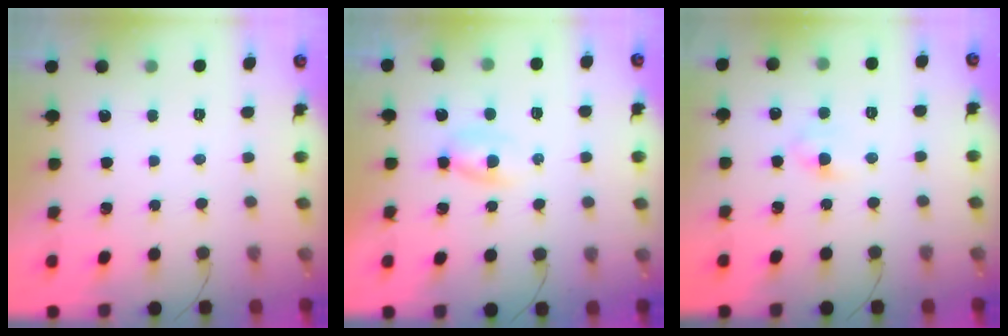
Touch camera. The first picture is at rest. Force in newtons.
{"total": 2.8, "press": 2.5, "slide": 1.1}
{"total": 3.7, "press": 3.5, "slide": 1.3}